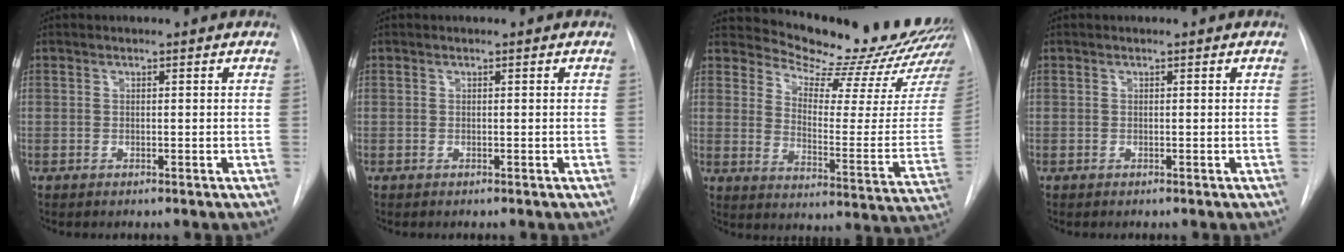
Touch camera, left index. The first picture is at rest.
{"total": 0.0}
{"total": 20.4, "force": [19.6, 1.1, 5.5], "torque": [-0.086, -0.132, 0.245]}
{"total": 0.0}